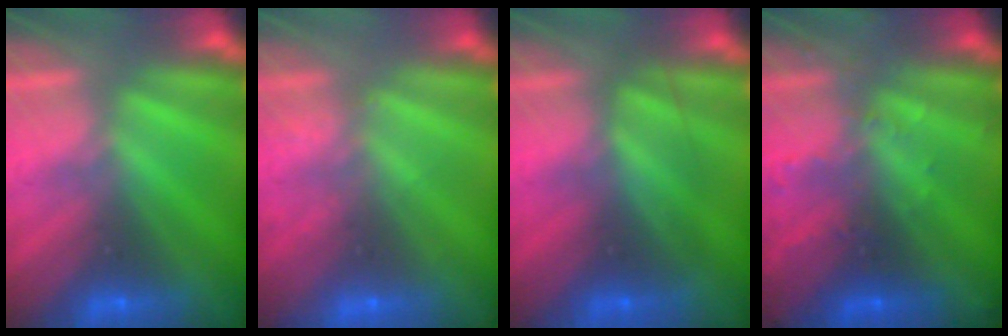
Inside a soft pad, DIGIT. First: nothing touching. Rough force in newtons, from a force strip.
{"total": 2.1}
{"total": 2.4}
{"total": 2.9}